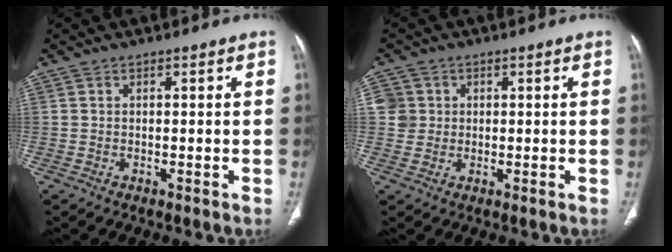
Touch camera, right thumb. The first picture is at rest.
{"total": 3.9, "force": [0.7, 3.8, 0.3], "torque": [0.019, 0.002, 0.012]}